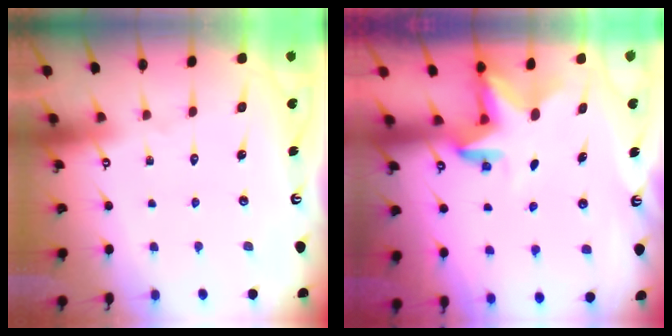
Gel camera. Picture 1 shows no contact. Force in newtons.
{"total": 2.8, "press": 2.8, "slide": 0.2}